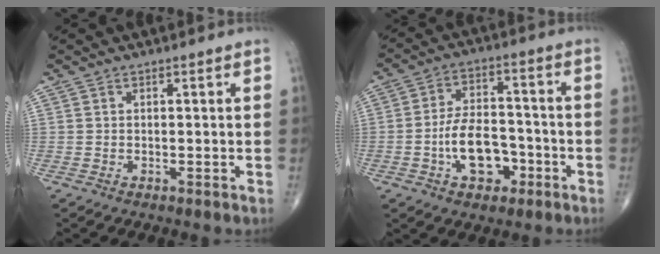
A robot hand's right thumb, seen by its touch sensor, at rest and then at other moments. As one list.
[{"total": 10.6, "force": [-3.7, 6.4, 7.6], "torque": [-0.107, 0.035, -0.062]}]